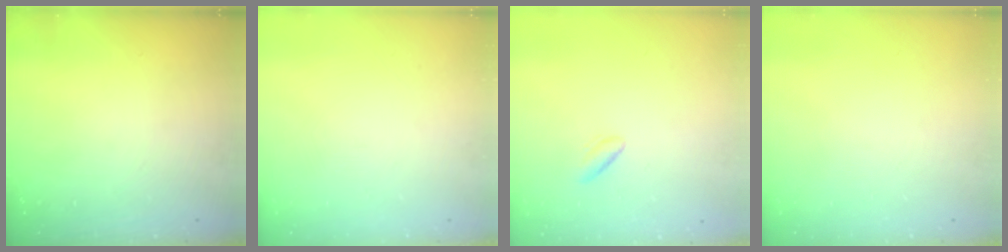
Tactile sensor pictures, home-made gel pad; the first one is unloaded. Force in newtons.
{"total": 0.0}
{"total": 2.3, "press": 2.0, "slide": 1.3}
{"total": 0.0}